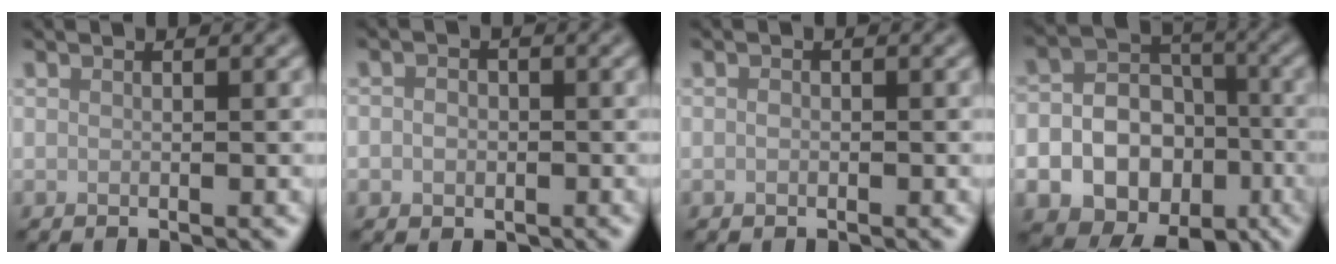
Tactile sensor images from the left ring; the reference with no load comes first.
{"total": 2.2, "force": [-0.2, 1.9, 1.0], "torque": [0.003, 0.002, -0.014]}
{"total": 0.6, "force": [-0.1, 0.5, 0.3], "torque": [-0.004, -0.003, -0.004]}
{"total": 18.9, "force": [-7.1, 16.1, 6.9], "torque": [-0.148, -0.047, -0.111]}